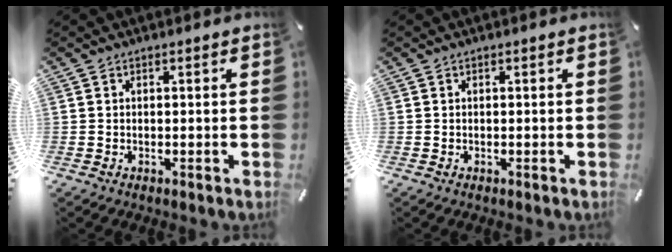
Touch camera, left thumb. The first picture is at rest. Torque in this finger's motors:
{"motor_torque": [0.01, 0.01, 0.00, 0.00, 0.00]}